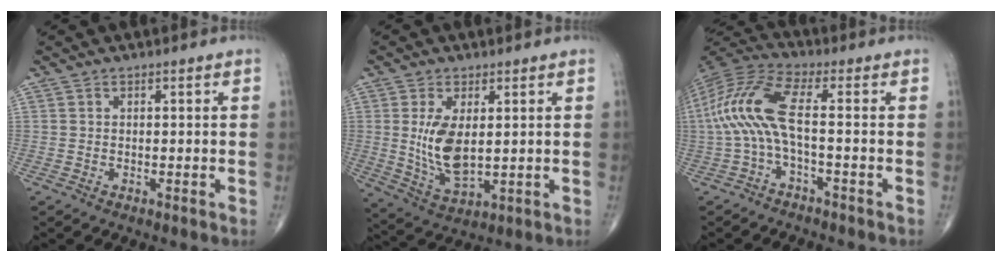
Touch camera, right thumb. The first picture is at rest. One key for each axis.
{"total": 9.3, "fx": 1.2, "fy": 4.4, "fz": 8.0, "tx": -0.153, "ty": -0.019, "tz": 0.037}
{"total": 12.2, "fx": -1.1, "fy": 3.4, "fz": 11.7, "tx": -0.273, "ty": 0.043, "tz": -0.029}